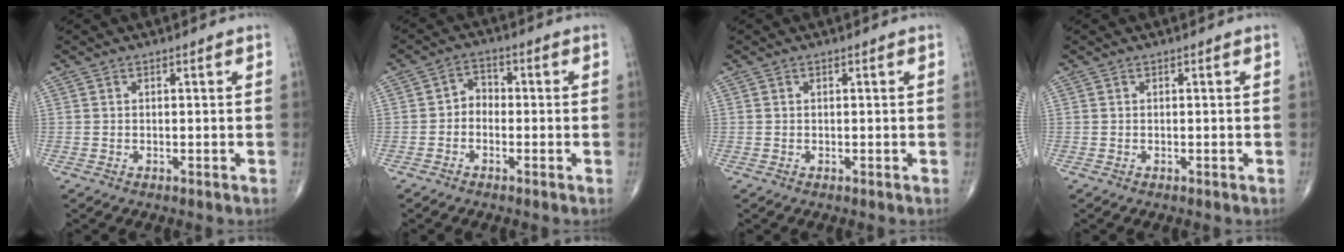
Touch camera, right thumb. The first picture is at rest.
{"total": 3.1, "force": [-1.0, 2.5, 1.7], "torque": [-0.003, 0.018, -0.032]}
{"total": 0.0}
{"total": 0.0}